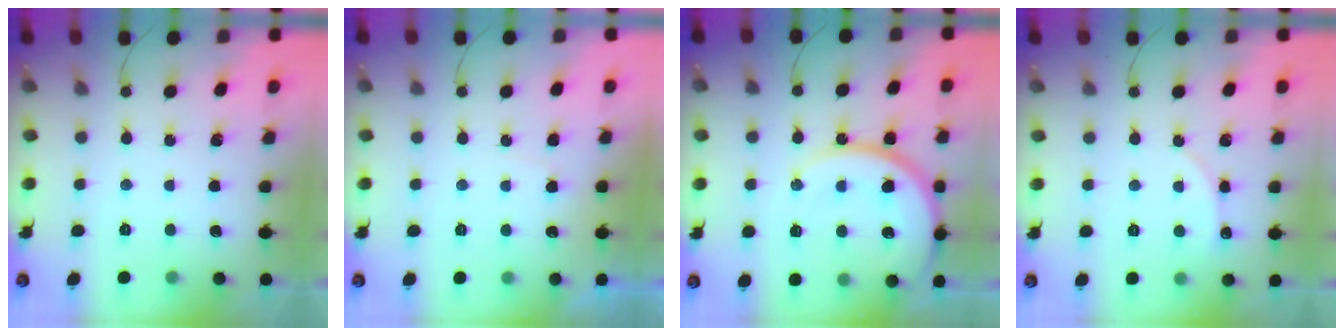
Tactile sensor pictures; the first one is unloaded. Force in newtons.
{"total": 3.7, "press": 3.6, "slide": 0.4}
{"total": 16.7, "press": 16.6, "slide": 1.8}
{"total": 2.7, "press": 2.7, "slide": 0.4}